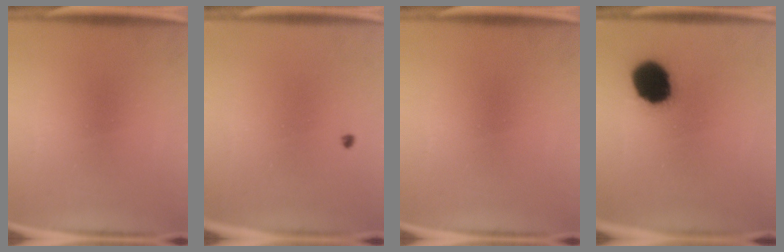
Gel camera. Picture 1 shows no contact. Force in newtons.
{"total": 0.7}
{"total": 0.0}
{"total": 14.2}